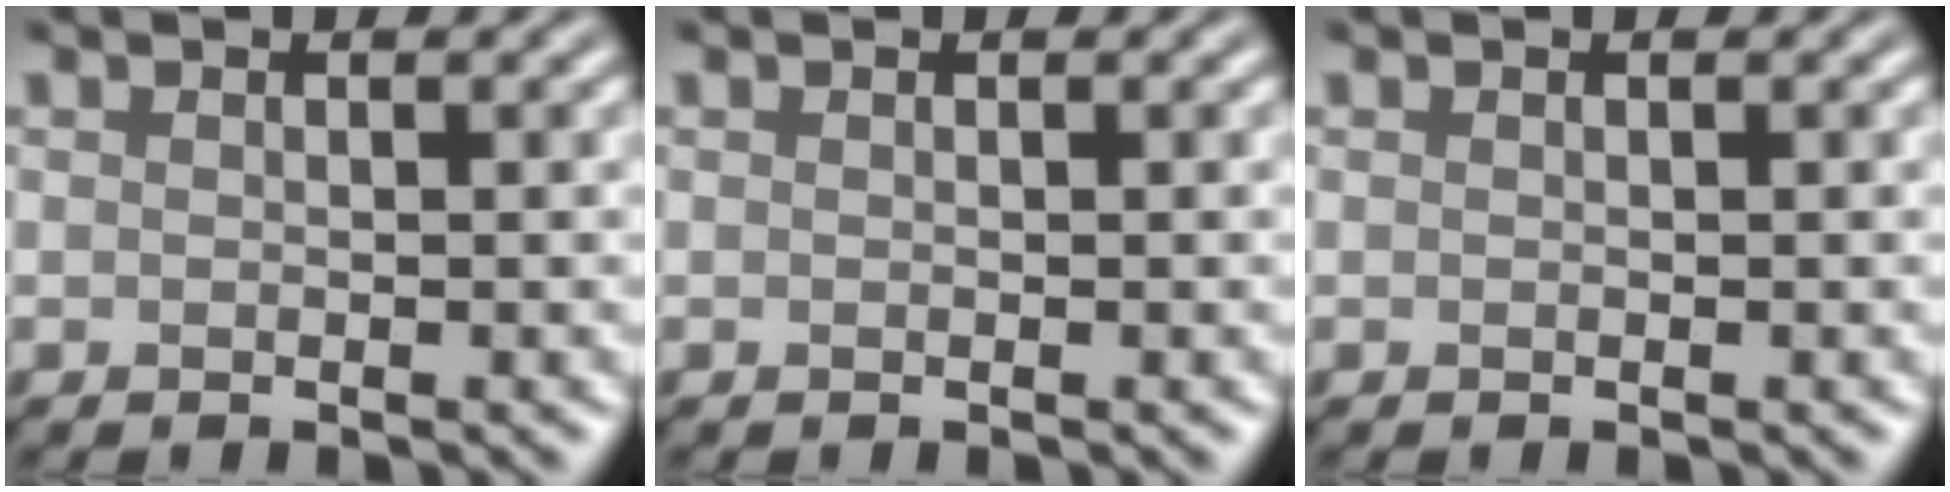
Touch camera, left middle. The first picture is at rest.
{"total": 0.0}
{"total": 0.0}